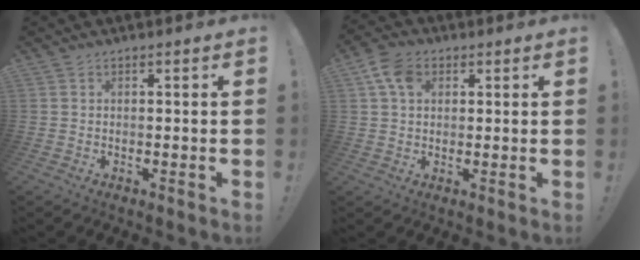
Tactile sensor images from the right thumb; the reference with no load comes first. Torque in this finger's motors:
{"motor_torque": [1.23, 1.57, 0.28, -0.42, 0.00]}